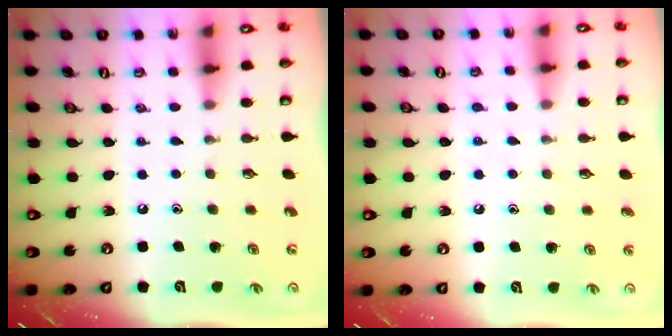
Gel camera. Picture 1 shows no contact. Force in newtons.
{"total": 4.1, "press": 4.0, "slide": 0.5}